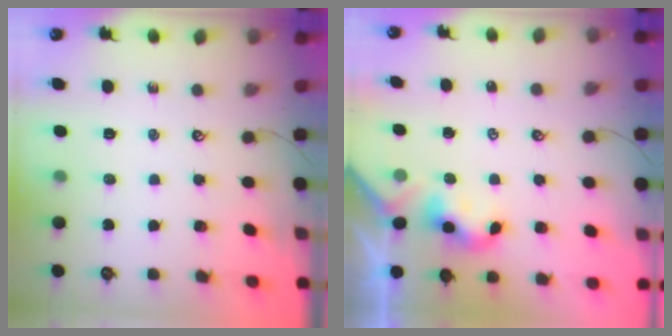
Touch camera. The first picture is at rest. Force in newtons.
{"total": 2.4, "press": 2.4, "slide": 0.2}